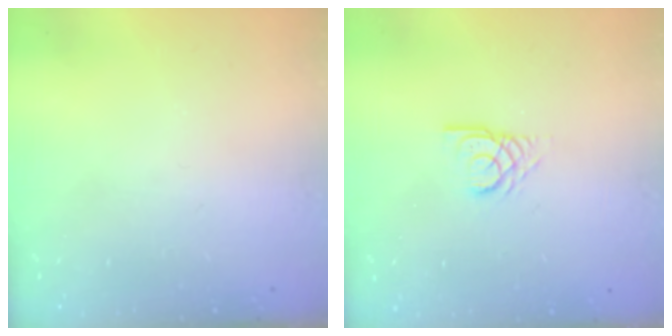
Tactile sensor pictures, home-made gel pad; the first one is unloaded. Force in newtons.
{"total": 3.1, "press": 3.1, "slide": 0.1}